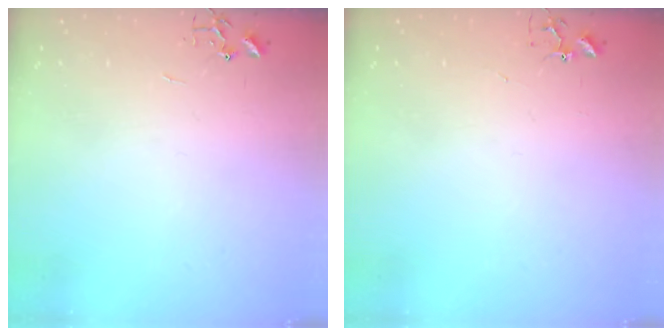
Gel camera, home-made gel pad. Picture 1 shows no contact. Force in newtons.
{"total": 4.2, "press": 4.2, "slide": 0.6}